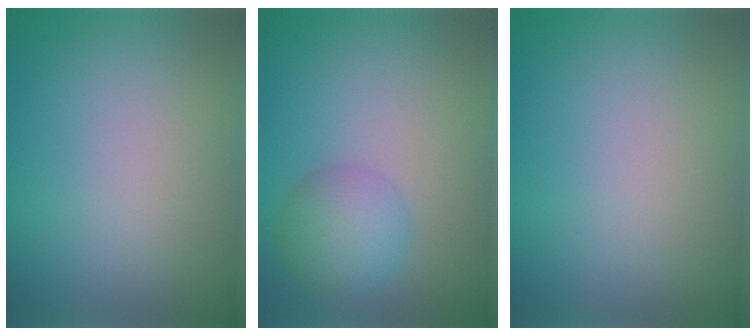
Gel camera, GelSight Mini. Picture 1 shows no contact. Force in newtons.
{"total": 3.3, "press": 3.3, "slide": 0.0}
{"total": 0.0}